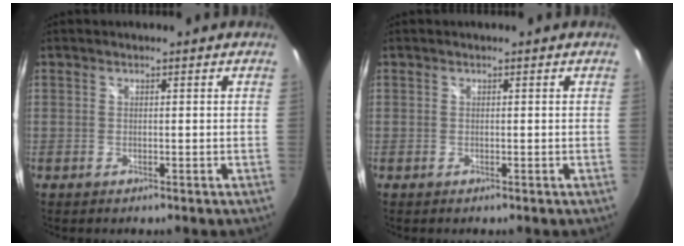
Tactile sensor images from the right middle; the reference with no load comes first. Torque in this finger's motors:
{"motor_torque": [0.21, 0.01, 0.05, 0.00]}